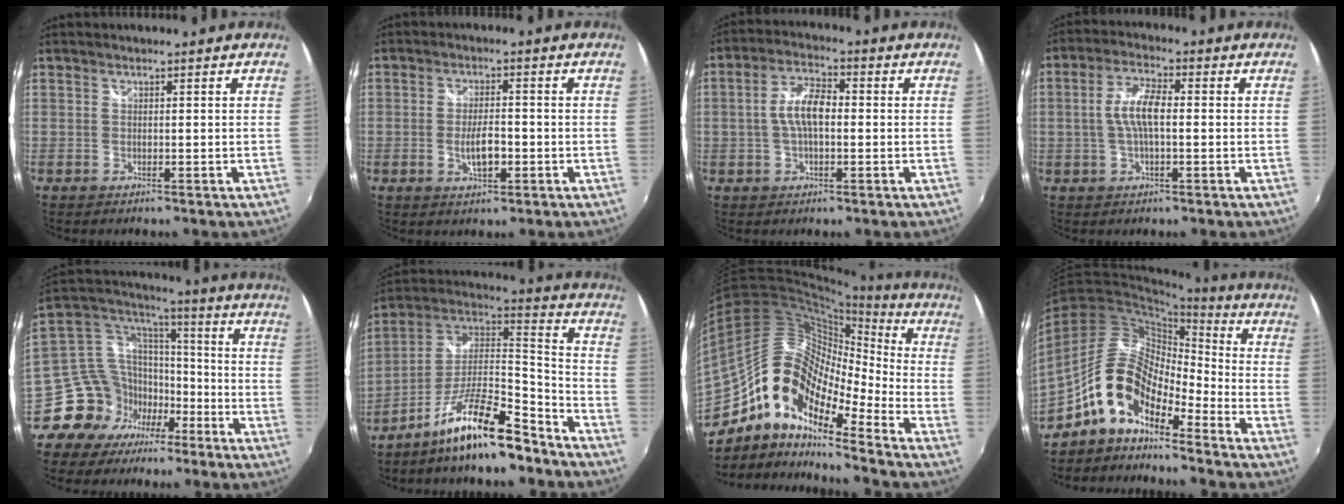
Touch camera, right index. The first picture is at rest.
{"total": 5.0, "force": [-1.5, 1.9, 4.4], "torque": [-0.087, -0.003, -0.023]}
{"total": 7.0, "force": [-0.4, 3.2, 6.2], "torque": [-0.122, 0.014, -0.008]}
{"total": 6.7, "force": [-0.3, 2.3, 6.2], "torque": [-0.125, 0.010, -0.007]}
{"total": 13.9, "force": [-8.9, 10.0, 3.8], "torque": [-0.081, 0.052, -0.153]}
{"total": 16.4, "force": [-11.7, 3.5, 10.9], "torque": [-0.210, 0.010, -0.209]}
{"total": 19.2, "force": [-10.3, 8.8, 13.6], "torque": [-0.232, -0.011, -0.210]}
{"total": 12.6, "force": [-8.2, 5.1, 8.1], "torque": [-0.154, 0.018, -0.168]}